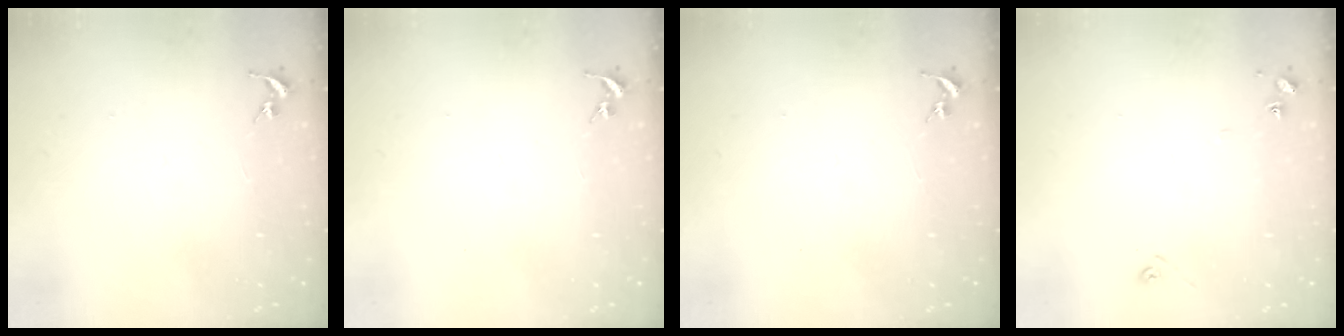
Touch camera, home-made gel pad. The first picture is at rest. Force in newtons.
{"total": 0.0}
{"total": 0.0}
{"total": 6.2, "press": 6.2, "slide": 0.6}